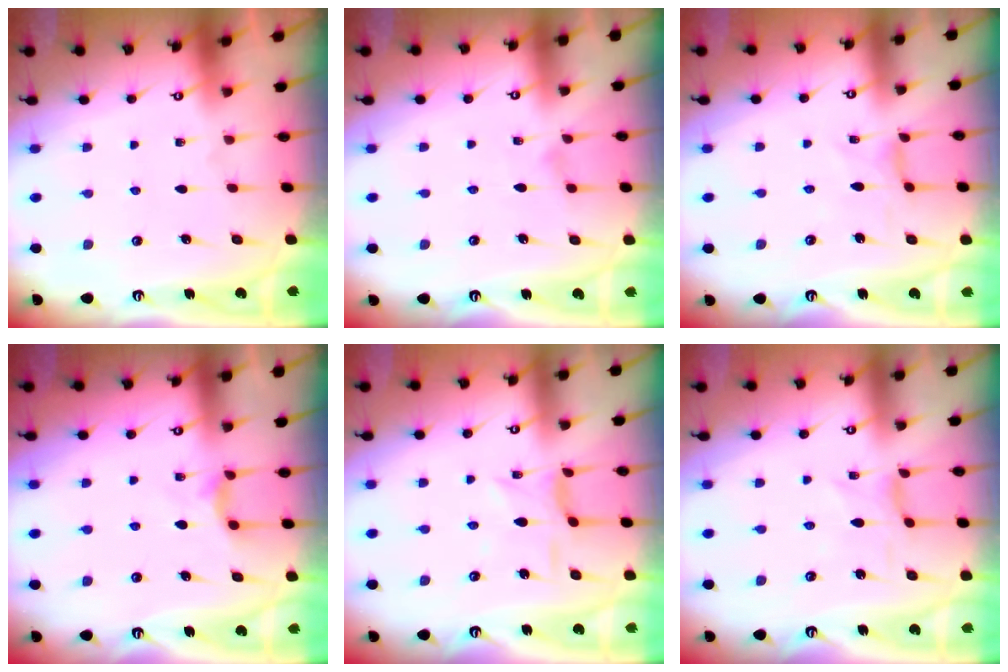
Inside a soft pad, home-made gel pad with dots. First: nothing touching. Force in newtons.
{"total": 1.6, "press": 1.6, "slide": 0.2}
{"total": 1.3, "press": 1.3, "slide": 0.3}
{"total": 4.9, "press": 4.8, "slide": 0.6}
{"total": 3.6, "press": 3.6, "slide": 0.2}
{"total": 0.0}